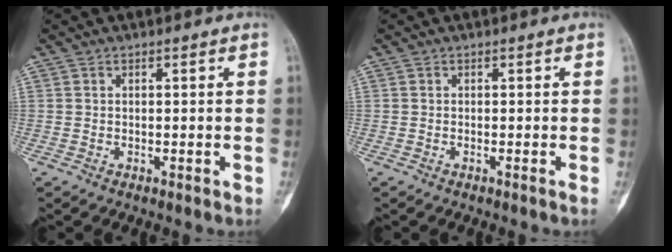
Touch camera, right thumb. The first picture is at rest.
{"total": 0.0}